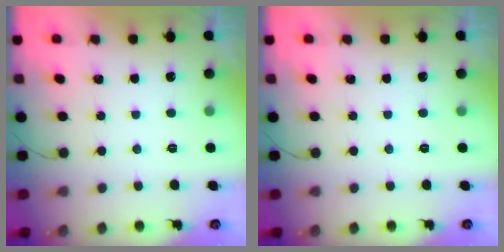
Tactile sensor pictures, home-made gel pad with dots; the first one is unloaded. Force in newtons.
{"total": 0.0}